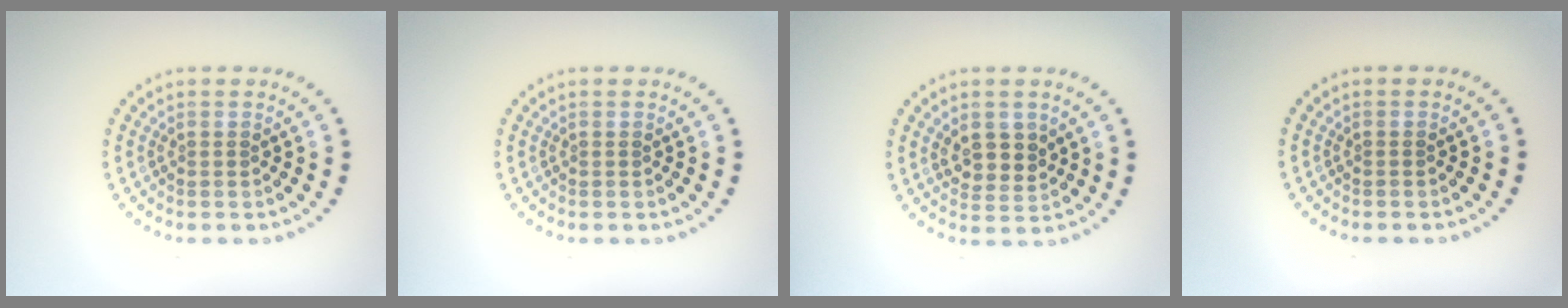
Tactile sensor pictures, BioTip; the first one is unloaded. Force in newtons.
{"total": 0.0}
{"total": 2.9, "press": 2.7, "slide": 1.0}
{"total": 0.0}